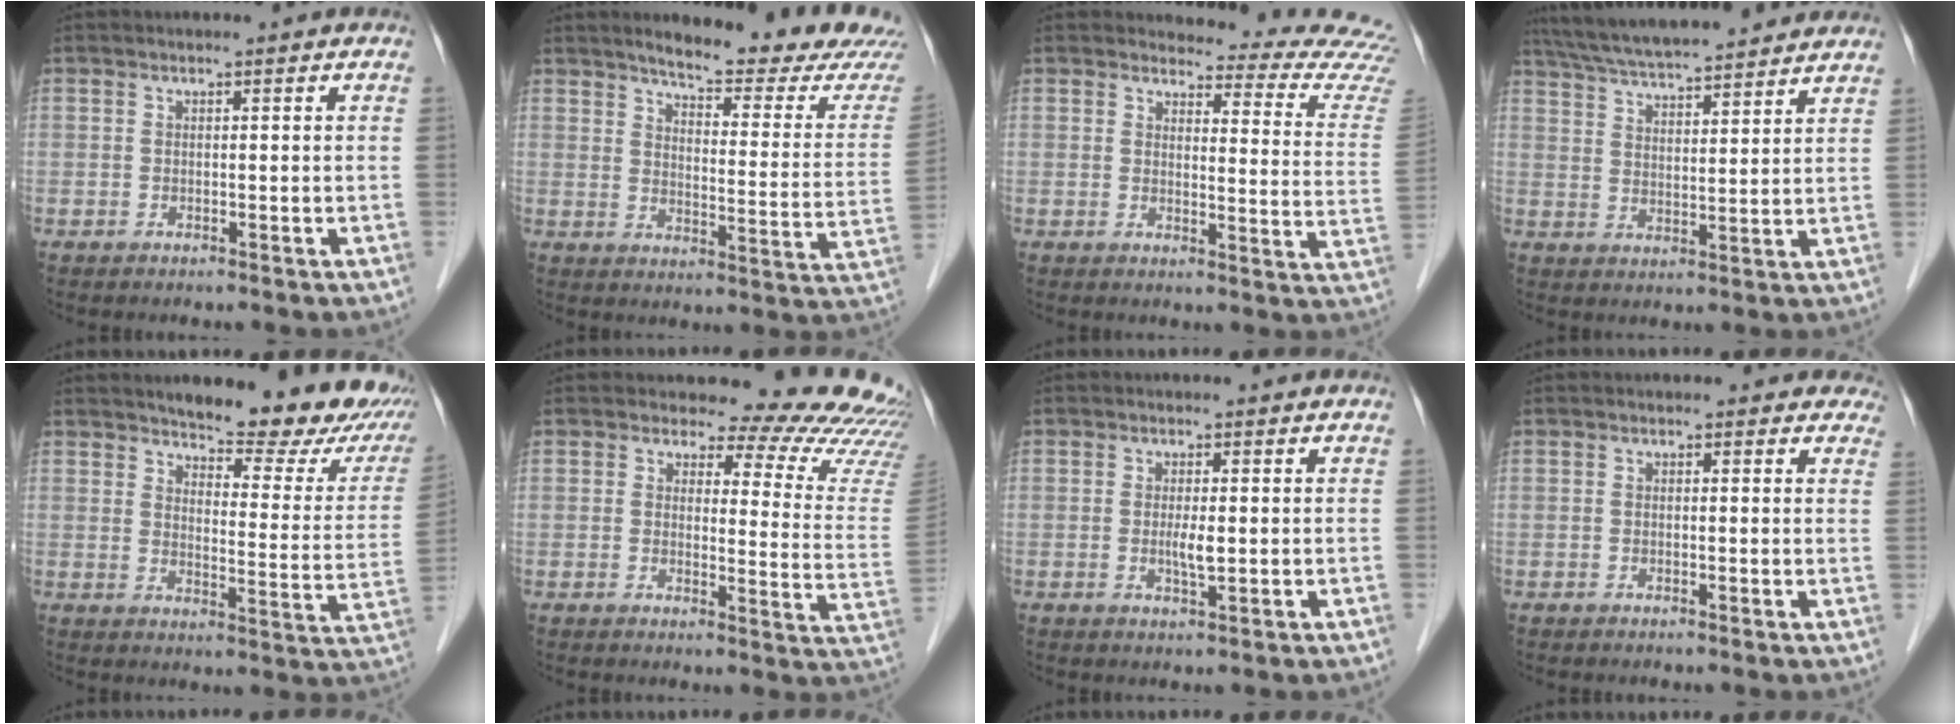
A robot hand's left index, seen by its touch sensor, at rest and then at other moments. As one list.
[{"total": 17.7, "force": [16.3, 0.9, 6.9], "torque": [-0.088, -0.070, 0.193]}, {"total": 16.2, "force": [15.9, 1.3, 2.3], "torque": [-0.001, -0.125, 0.142]}, {"total": 17.9, "force": [15.9, 2.1, 7.8], "torque": [-0.134, 0.042, 0.239]}, {"total": 16.8, "force": [14.1, 4.0, 8.3], "torque": [-0.085, -0.032, 0.157]}, {"total": 15.8, "force": [15.0, 3.0, 3.7], "torque": [-0.019, -0.117, 0.133]}, {"total": 2.3, "force": [0.0, 0.4, 2.3], "torque": [-0.046, -0.003, 0.001]}, {"total": 2.8, "force": [2.4, 1.4, 0.3], "torque": [0.018, -0.008, 0.001]}]